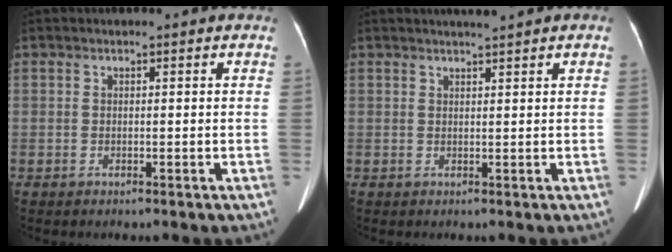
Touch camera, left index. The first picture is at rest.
{"total": 1.8, "force": [1.5, -0.4, 0.9], "torque": [-0.010, 0.007, 0.027]}